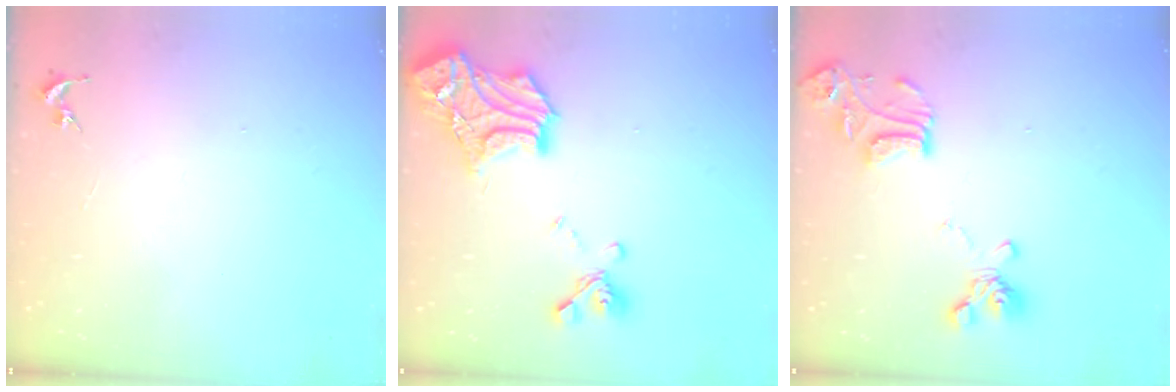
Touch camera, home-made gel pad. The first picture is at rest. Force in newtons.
{"total": 22.9, "press": 22.8, "slide": 2.3}
{"total": 15.9, "press": 15.8, "slide": 1.7}